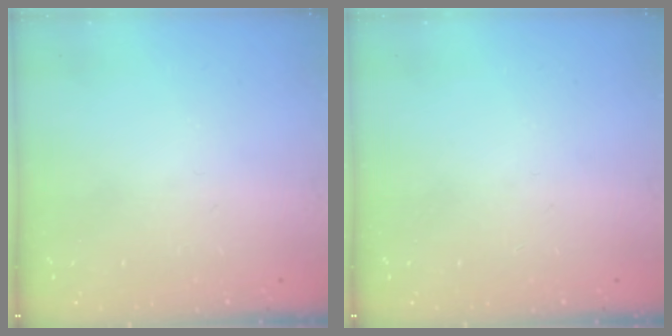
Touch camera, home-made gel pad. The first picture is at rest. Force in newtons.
{"total": 0.0}